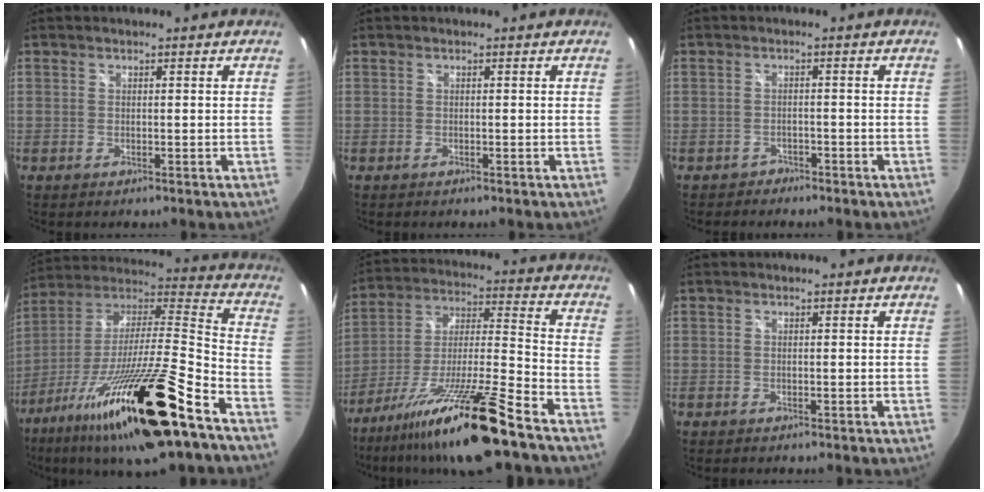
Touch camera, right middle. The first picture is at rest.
{"total": 0.0}
{"total": 2.2, "force": [-1.8, 1.2, 0.0], "torque": [-0.004, 0.000, -0.032]}
{"total": 29.7, "force": [-18.0, 3.3, 23.3], "torque": [-0.391, -0.059, -0.306]}
{"total": 19.6, "force": [-14.3, -0.2, 13.4], "torque": [-0.244, -0.026, -0.248]}
{"total": 0.0}